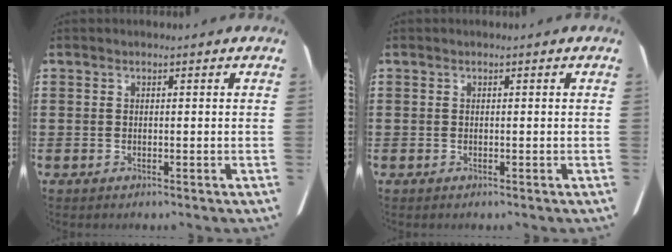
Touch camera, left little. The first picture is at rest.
{"total": 0.0}